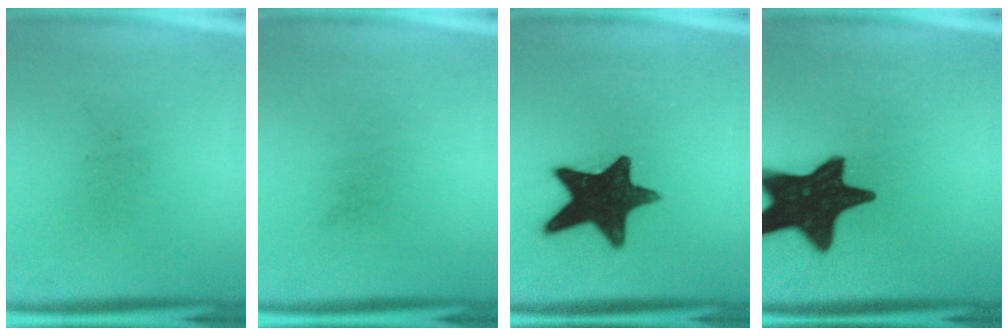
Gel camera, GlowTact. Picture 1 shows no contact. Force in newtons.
{"total": 0.0}
{"total": 16.1}
{"total": 19.2}